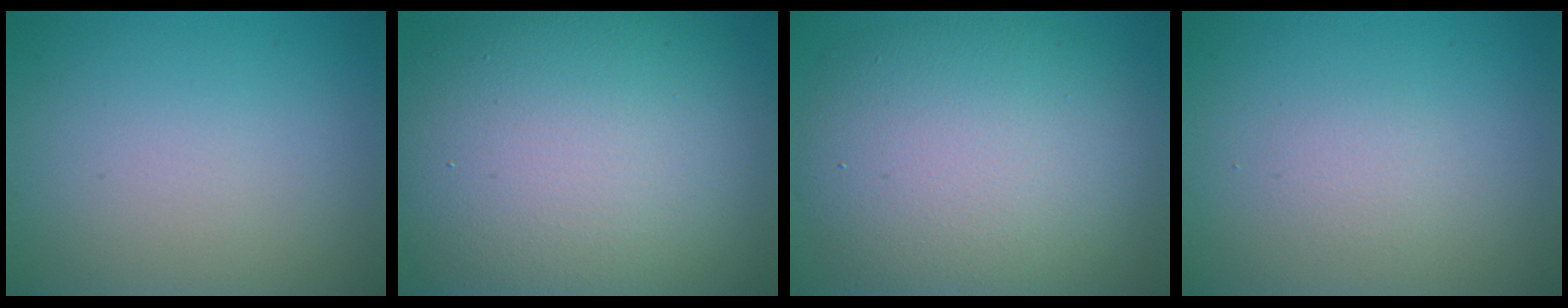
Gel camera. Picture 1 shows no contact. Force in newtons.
{"total": 15.2, "press": 15.2, "slide": 1.1}
{"total": 10.9, "press": 10.9, "slide": 0.6}
{"total": 1.2, "press": 1.2, "slide": 0.1}